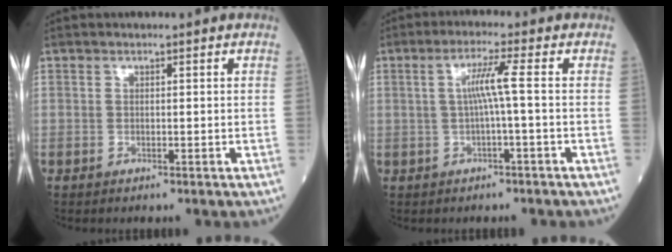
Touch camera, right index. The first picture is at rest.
{"total": 4.1, "force": [0.1, -0.8, 4.0], "torque": [-0.077, 0.010, 0.005]}